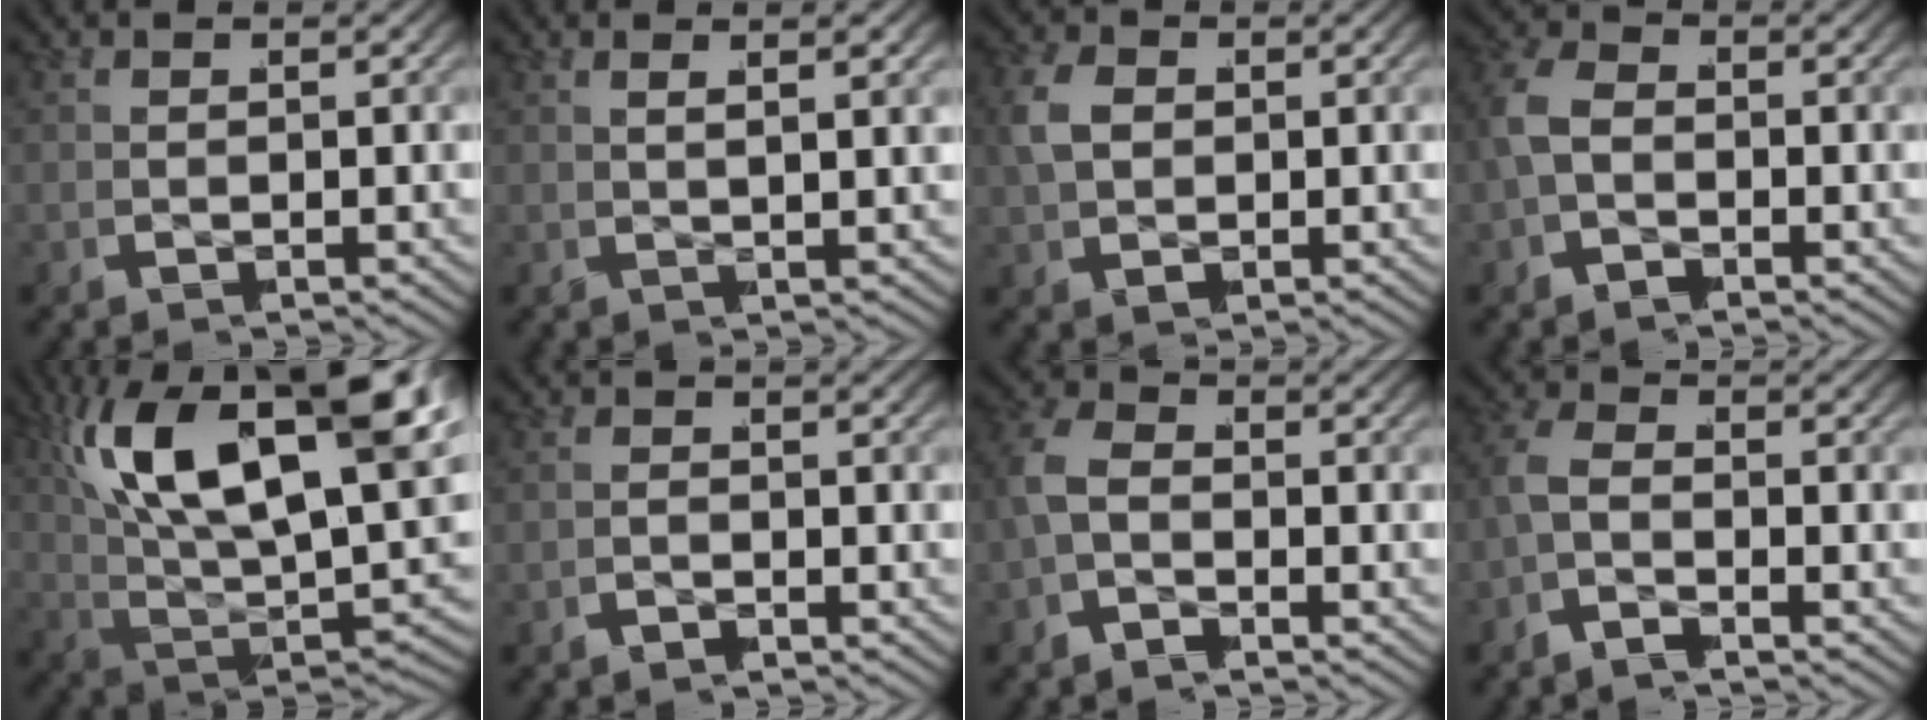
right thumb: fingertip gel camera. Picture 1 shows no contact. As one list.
[{"total": 1.6, "force": [0.8, -1.3, 0.4], "torque": [-0.003, 0.016, 0.015]}, {"total": 3.7, "force": [0.4, 2.8, 2.3], "torque": [-0.060, -0.005, 0.015]}, {"total": 3.8, "force": [-0.5, 3.2, 2.0], "torque": [-0.064, -0.011, -0.006]}, {"total": 21.0, "force": [3.9, 11.9, 16.8], "torque": [-0.321, -0.042, 0.080]}, {"total": 0.8, "force": [-0.8, 0.0, -0.1], "torque": [0.000, 0.001, -0.018]}, {"total": 3.0, "force": [-0.7, 2.4, 1.7], "torque": [-0.051, -0.006, -0.015]}, {"total": 2.2, "force": [-1.1, 1.3, 1.4], "torque": [-0.040, -0.002, -0.028]}]